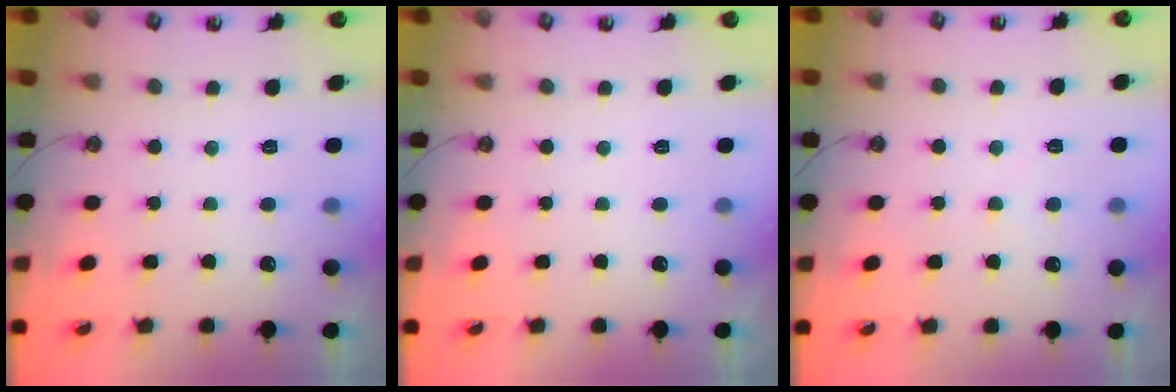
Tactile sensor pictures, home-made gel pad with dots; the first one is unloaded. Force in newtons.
{"total": 0.0}
{"total": 0.0}